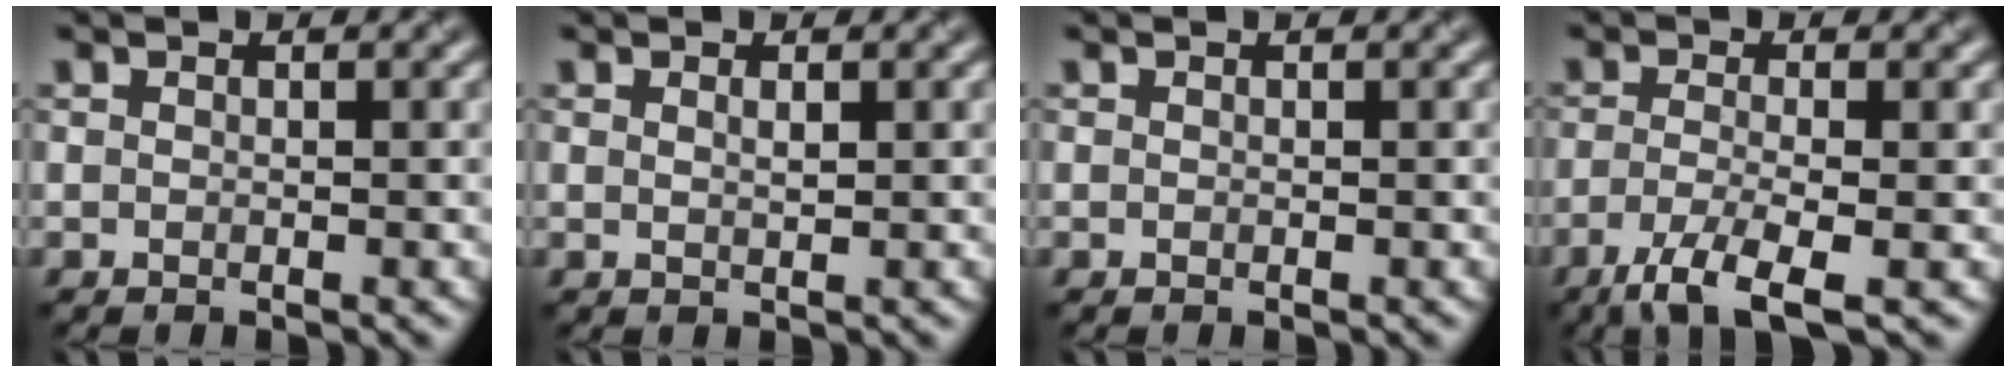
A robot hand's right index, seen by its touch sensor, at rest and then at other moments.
{"total": 0.7, "force": [0.4, 0.2, 0.6], "torque": [-0.011, -0.001, 0.007]}
{"total": 0.0}
{"total": 4.2, "force": [-2.2, 0.9, 3.5], "torque": [-0.068, -0.006, -0.050]}